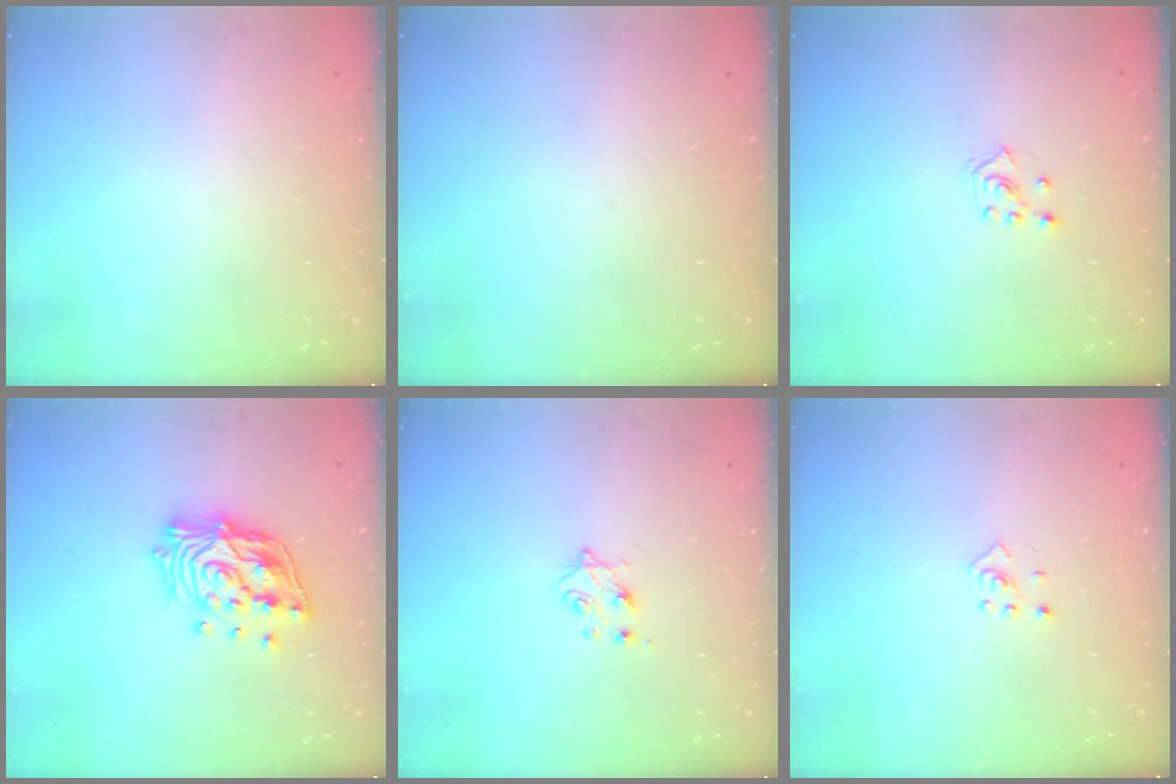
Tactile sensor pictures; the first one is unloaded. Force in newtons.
{"total": 0.0}
{"total": 2.8, "press": 2.7, "slide": 0.5}
{"total": 16.8, "press": 16.6, "slide": 2.6}
{"total": 5.2, "press": 5.2, "slide": 0.5}
{"total": 2.5, "press": 2.4, "slide": 0.8}